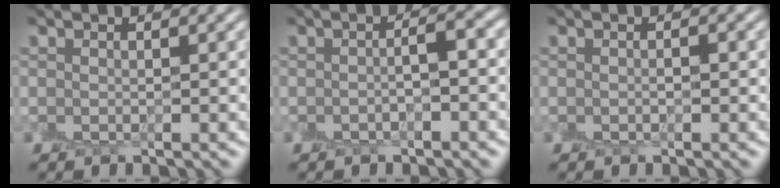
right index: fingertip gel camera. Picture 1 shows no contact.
{"total": 1.5, "force": [-0.5, 0.2, 1.3], "torque": [-0.025, 0.007, -0.012]}
{"total": 0.5, "force": [-0.1, 0.1, 0.5], "torque": [-0.008, 0.003, -0.003]}